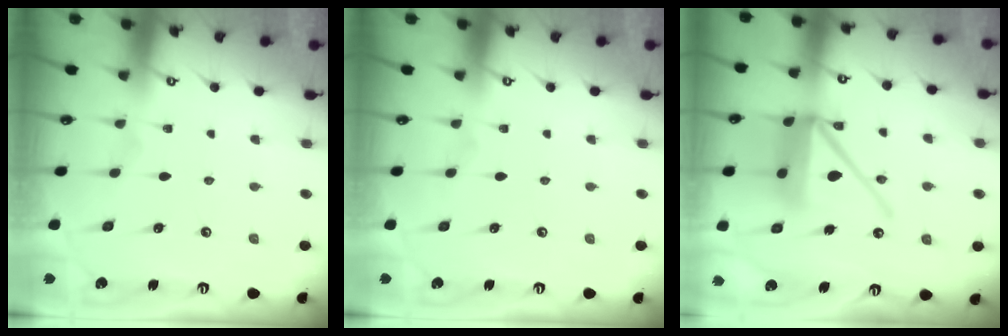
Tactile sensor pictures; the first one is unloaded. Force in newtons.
{"total": 0.0}
{"total": 16.2, "press": 16.1, "slide": 1.9}